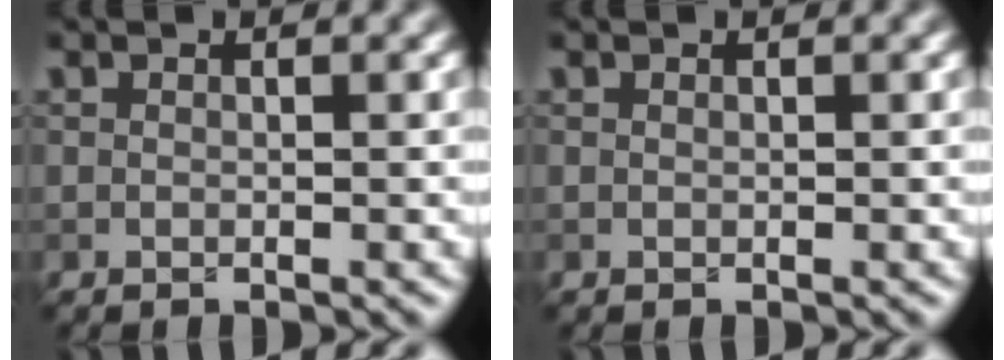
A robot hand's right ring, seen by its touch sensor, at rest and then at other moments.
{"total": 0.0}